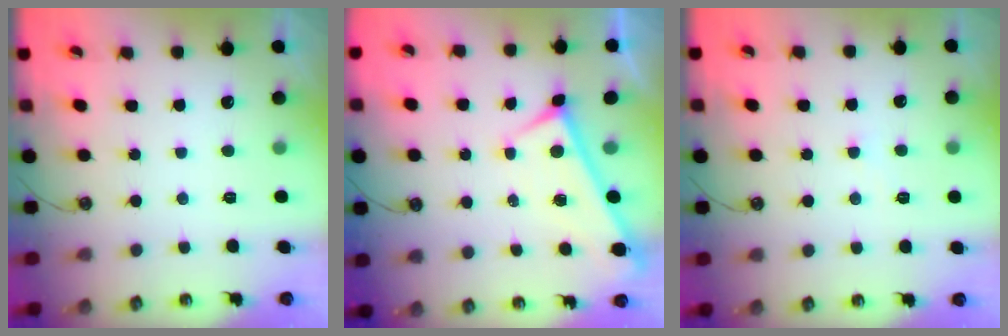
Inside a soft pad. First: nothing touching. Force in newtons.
{"total": 0.0}
{"total": 1.8, "press": 1.8, "slide": 0.3}